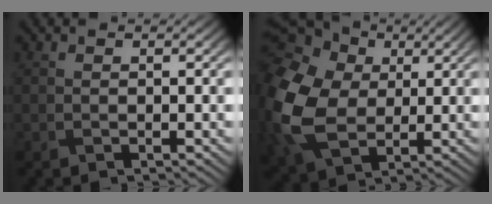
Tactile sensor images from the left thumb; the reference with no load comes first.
{"total": 16.7, "force": [2.0, 13.0, 10.4], "torque": [-0.321, -0.020, 0.064]}